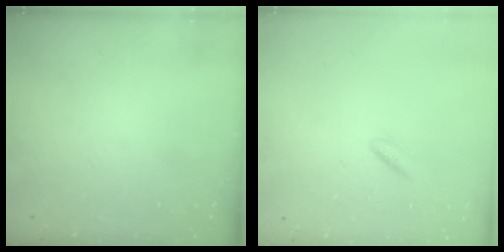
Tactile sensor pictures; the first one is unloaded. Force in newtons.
{"total": 2.1, "press": 1.9, "slide": 1.0}